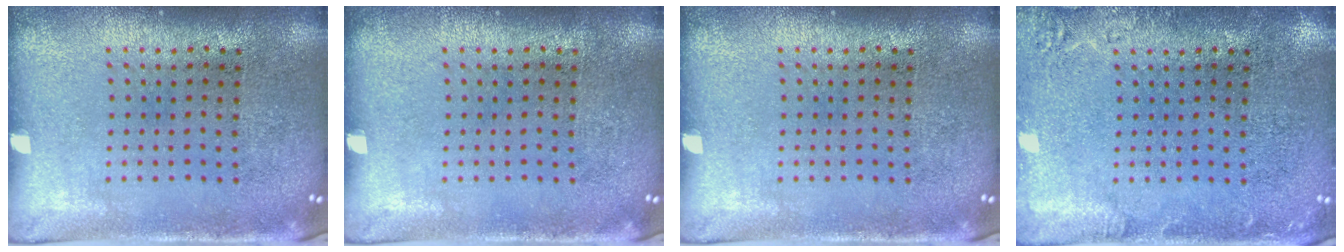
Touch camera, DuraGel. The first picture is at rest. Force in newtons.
{"total": 0.0}
{"total": 0.0}
{"total": 1.9, "press": 1.8, "slide": 0.3}